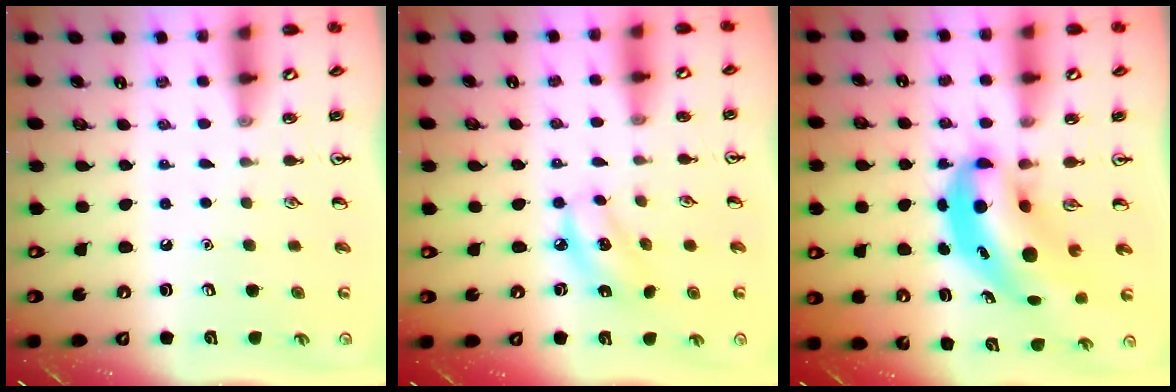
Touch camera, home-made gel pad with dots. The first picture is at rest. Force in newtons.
{"total": 6.5, "press": 6.4, "slide": 1.3}
{"total": 7.4, "press": 7.2, "slide": 1.7}